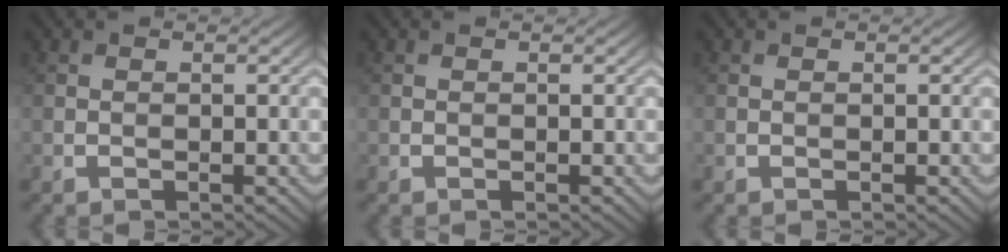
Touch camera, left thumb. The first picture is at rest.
{"total": 0.0}
{"total": 0.0}